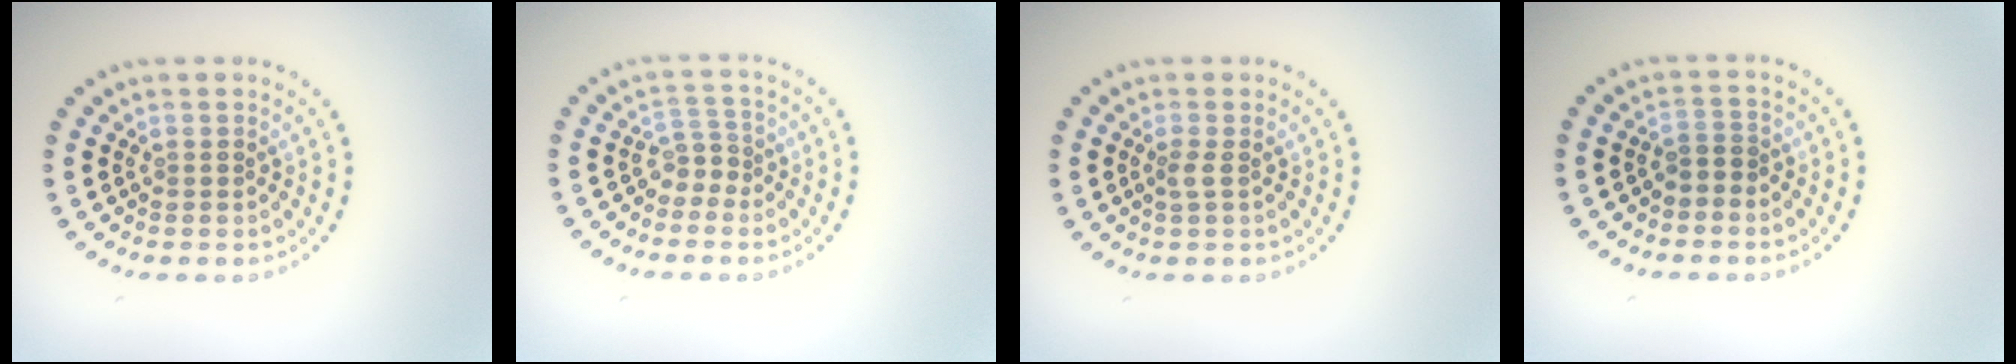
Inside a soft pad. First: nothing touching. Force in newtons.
{"total": 1.8, "press": 1.3, "slide": 1.3}
{"total": 0.9, "press": 0.7, "slide": 0.6}
{"total": 1.3, "press": 1.0, "slide": 0.8}